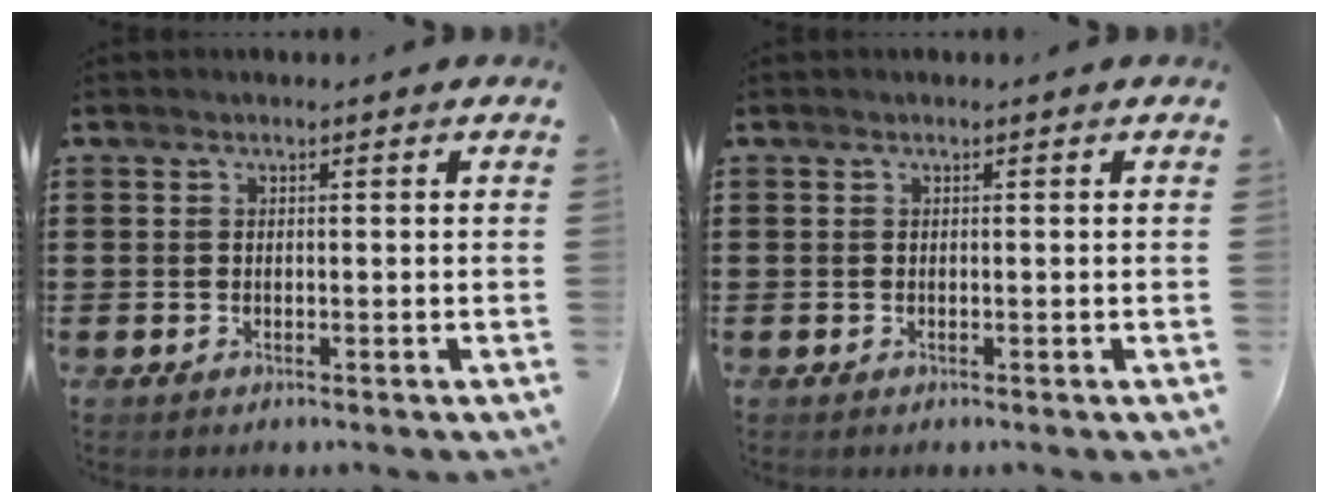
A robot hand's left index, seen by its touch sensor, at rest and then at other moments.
{"total": 0.0}